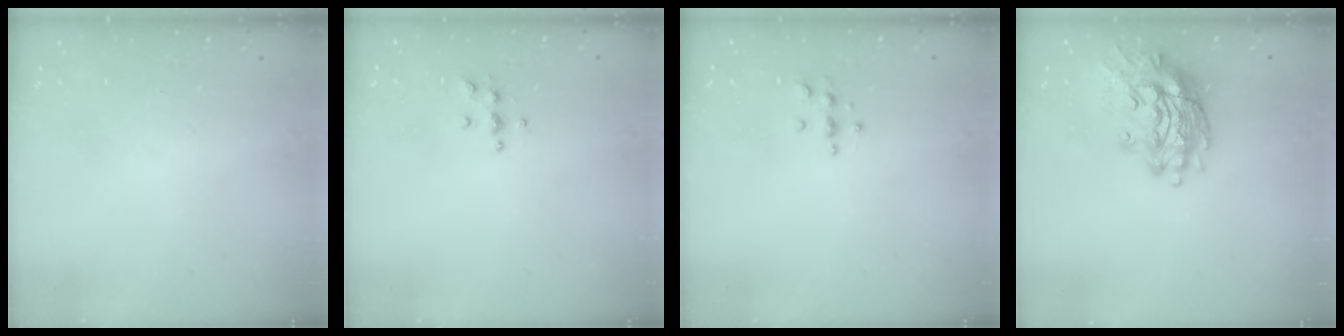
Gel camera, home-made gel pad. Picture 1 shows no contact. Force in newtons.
{"total": 4.6, "press": 4.6, "slide": 0.5}
{"total": 4.6, "press": 4.5, "slide": 0.6}
{"total": 16.9, "press": 16.8, "slide": 1.2}